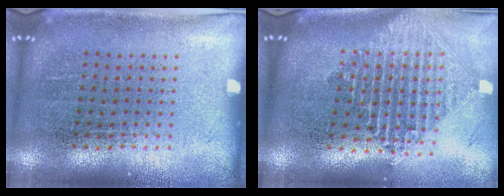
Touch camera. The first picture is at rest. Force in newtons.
{"total": 2.4, "press": 1.9, "slide": 1.5}